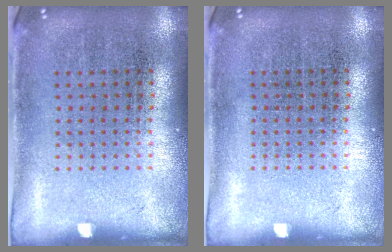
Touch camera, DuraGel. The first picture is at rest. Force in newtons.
{"total": 0.0}